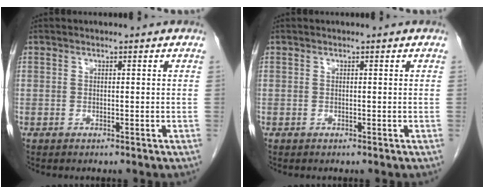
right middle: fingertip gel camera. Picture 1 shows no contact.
{"total": 0.0}